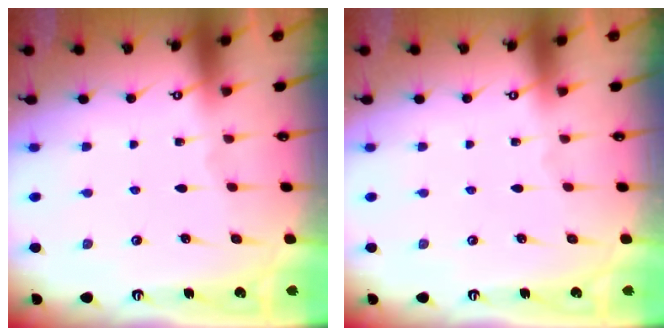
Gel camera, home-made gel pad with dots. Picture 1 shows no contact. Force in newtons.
{"total": 0.0}